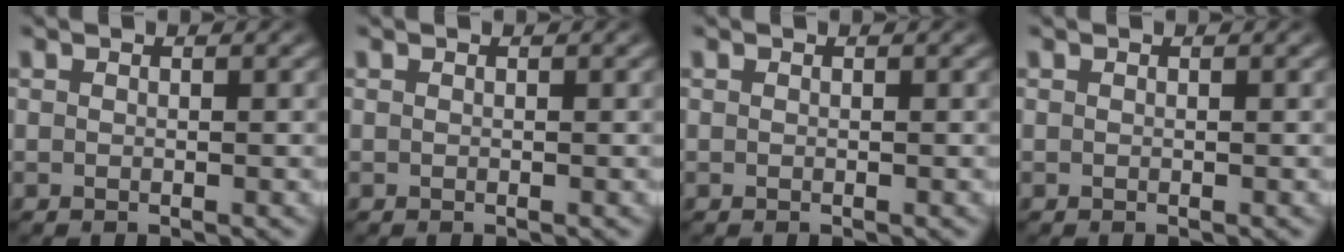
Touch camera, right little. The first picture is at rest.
{"total": 0.0}
{"total": 0.0}
{"total": 0.0}